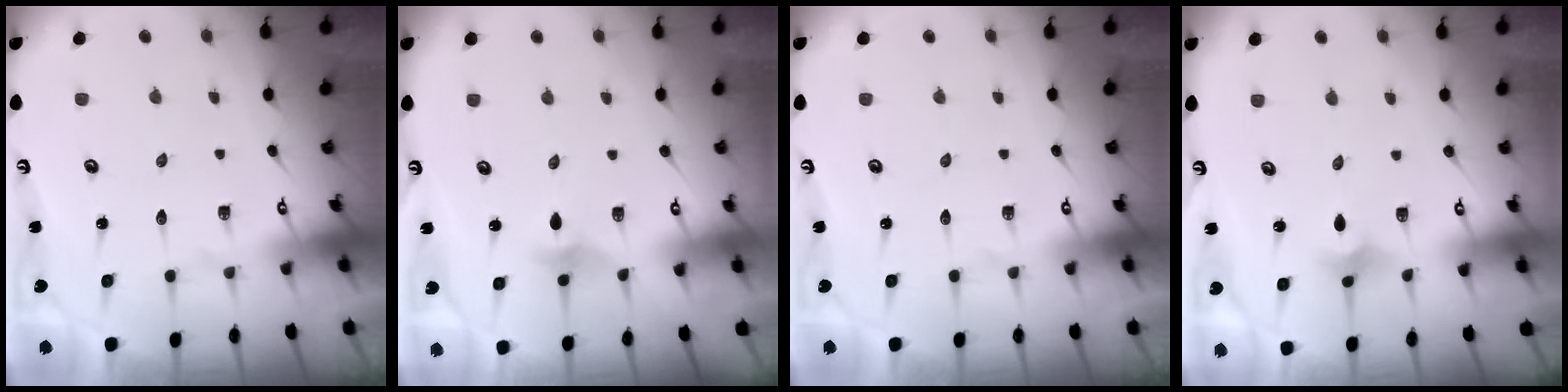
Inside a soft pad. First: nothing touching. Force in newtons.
{"total": 4.1, "press": 4.0, "slide": 0.8}
{"total": 0.0}
{"total": 1.8, "press": 1.7, "slide": 0.5}